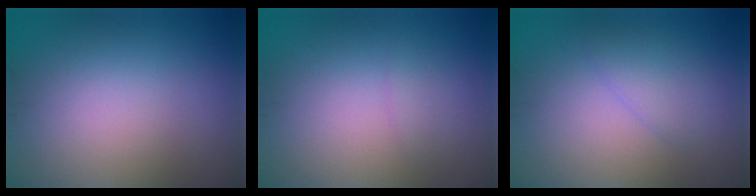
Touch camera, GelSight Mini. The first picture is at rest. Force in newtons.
{"total": 0.8, "press": 0.8, "slide": 0.1}
{"total": 1.9, "press": 1.9, "slide": 0.1}